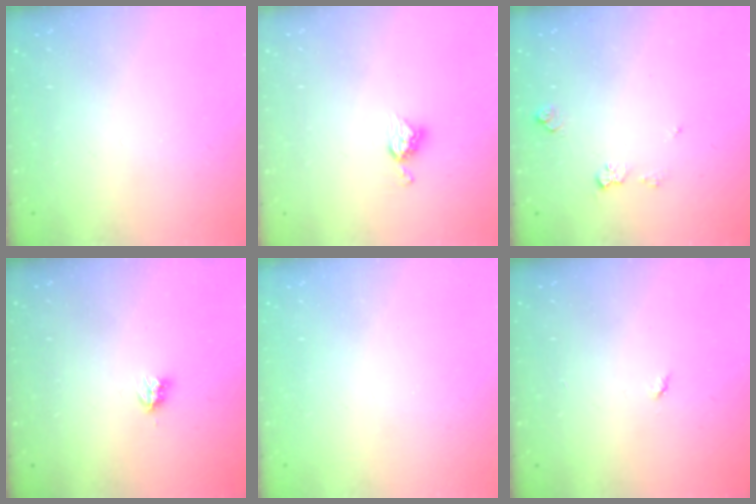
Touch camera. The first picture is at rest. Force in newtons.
{"total": 6.5, "press": 6.5, "slide": 0.4}
{"total": 5.9, "press": 5.9, "slide": 0.8}
{"total": 3.6, "press": 3.6, "slide": 0.1}
{"total": 0.0}
{"total": 2.8, "press": 2.8, "slide": 0.4}